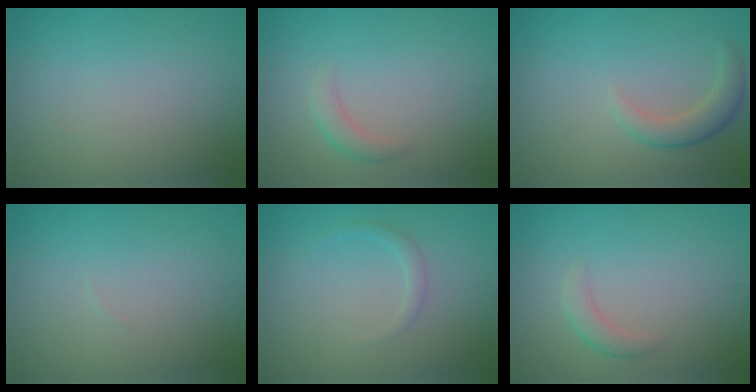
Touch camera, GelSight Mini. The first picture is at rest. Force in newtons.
{"total": 1.6, "press": 1.6, "slide": 0.0}
{"total": 2.5, "press": 2.5, "slide": 0.3}
{"total": 0.0}
{"total": 1.0, "press": 1.0, "slide": 0.1}
{"total": 1.6, "press": 1.6, "slide": 0.0}